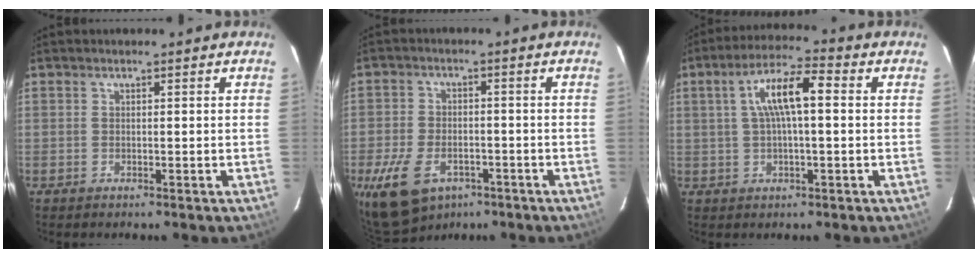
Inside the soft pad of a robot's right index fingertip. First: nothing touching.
{"total": 12.3, "force": [-7.1, 7.3, 6.8], "torque": [-0.164, -0.019, -0.117]}
{"total": 9.0, "force": [1.4, 2.3, 8.6], "torque": [-0.157, 0.018, 0.026]}